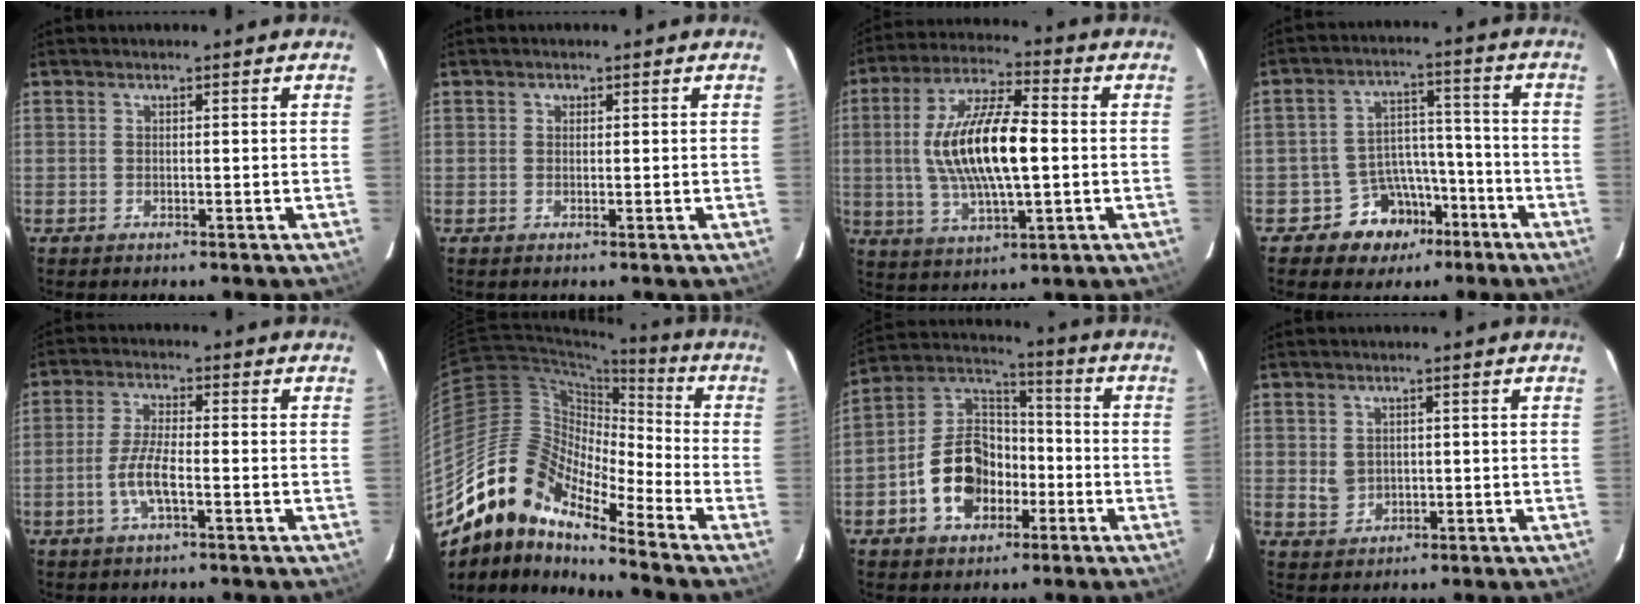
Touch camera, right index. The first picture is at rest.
{"total": 0.5, "force": [0.1, 0.5, 0.0], "torque": [0.001, 0.003, 0.001]}
{"total": 16.5, "force": [0.1, 5.3, 15.6], "torque": [-0.301, 0.008, 0.003]}
{"total": 9.4, "force": [-6.0, 6.9, 2.2], "torque": [-0.047, 0.038, -0.082]}
{"total": 5.9, "force": [-2.2, 1.3, 5.3], "torque": [-0.114, -0.002, -0.044]}
{"total": 15.3, "force": [-12.7, 4.5, 7.3], "torque": [-0.111, 0.002, -0.260]}
{"total": 13.6, "force": [-4.9, 9.7, 8.1], "torque": [-0.180, 0.030, -0.076]}
{"total": 3.4, "force": [0.2, 3.2, 1.3], "torque": [-0.025, 0.000, 0.011]}